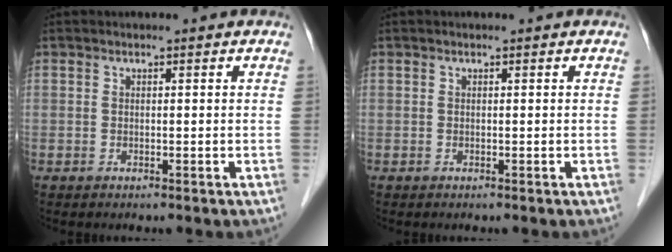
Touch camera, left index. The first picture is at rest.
{"total": 0.0}